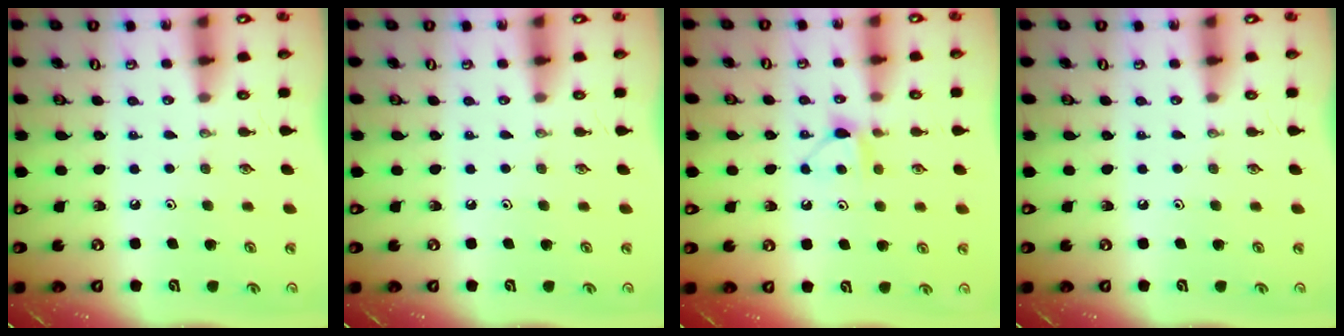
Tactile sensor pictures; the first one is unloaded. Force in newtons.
{"total": 0.0}
{"total": 6.3, "press": 6.3, "slide": 0.7}
{"total": 0.0}